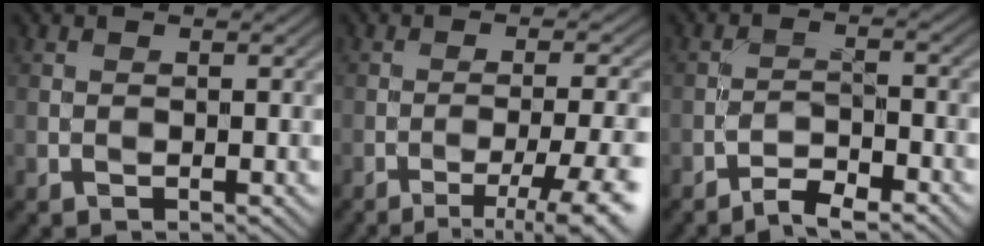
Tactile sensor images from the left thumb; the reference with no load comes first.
{"total": 8.9, "force": [-5.1, 1.9, 7.1], "torque": [-0.110, 0.000, -0.062]}
{"total": 3.7, "force": [-3.2, 0.7, 1.8], "torque": [-0.035, 0.005, -0.063]}